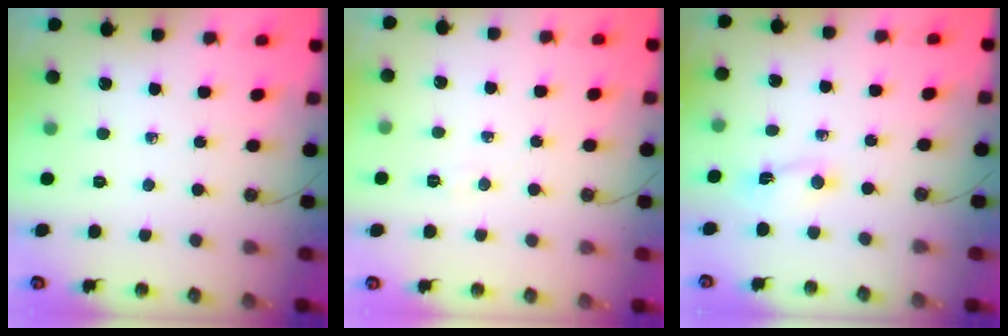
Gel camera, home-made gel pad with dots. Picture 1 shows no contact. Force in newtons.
{"total": 3.5, "press": 3.5, "slide": 0.6}
{"total": 1.4, "press": 1.4, "slide": 0.3}